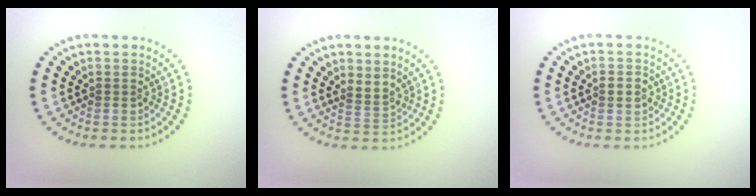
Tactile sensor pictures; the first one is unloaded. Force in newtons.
{"total": 1.6, "press": 1.2, "slide": 1.0}
{"total": 1.1, "press": 1.1, "slide": 0.1}